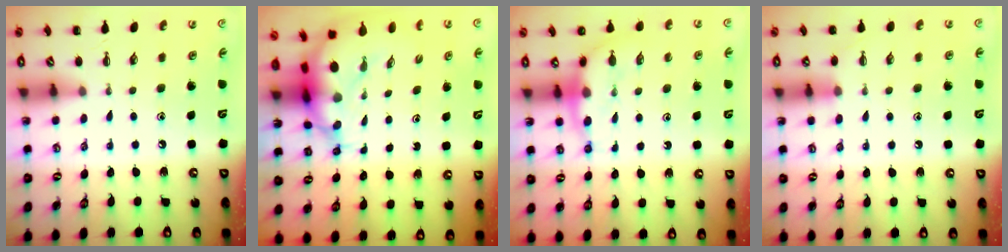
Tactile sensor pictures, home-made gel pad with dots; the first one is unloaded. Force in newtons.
{"total": 7.3, "press": 7.0, "slide": 1.9}
{"total": 7.2, "press": 7.0, "slide": 1.6}
{"total": 4.2, "press": 4.0, "slide": 1.2}